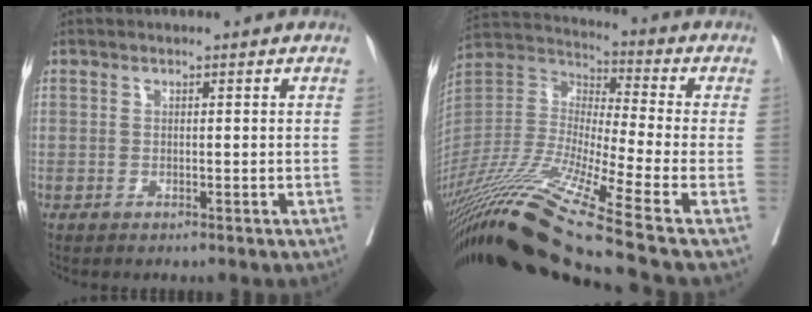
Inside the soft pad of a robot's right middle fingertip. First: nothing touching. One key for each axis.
{"total": 22.5, "fx": -16.1, "fy": -2.2, "fz": 15.6, "tx": -0.344, "ty": -0.036, "tz": -0.303}